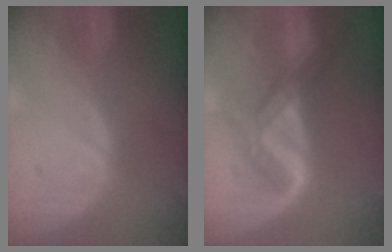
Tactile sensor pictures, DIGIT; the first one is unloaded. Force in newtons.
{"total": 6.8, "press": 5.7, "slide": 3.7}